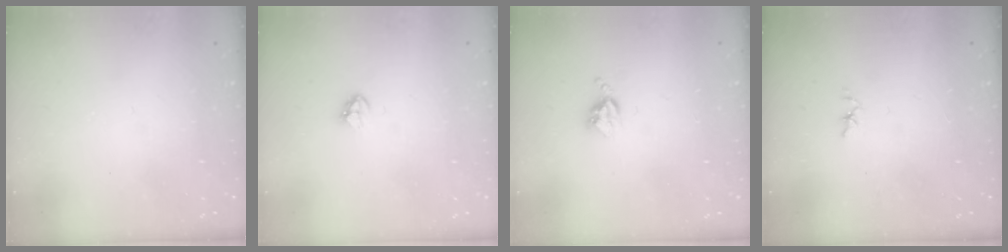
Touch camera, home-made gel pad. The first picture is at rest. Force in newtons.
{"total": 3.4, "press": 3.4, "slide": 0.5}
{"total": 4.3, "press": 4.2, "slide": 0.5}
{"total": 1.8, "press": 1.7, "slide": 0.3}